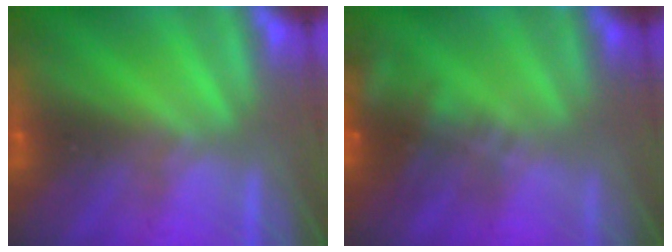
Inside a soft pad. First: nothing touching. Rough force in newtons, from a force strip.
{"total": 6.9}